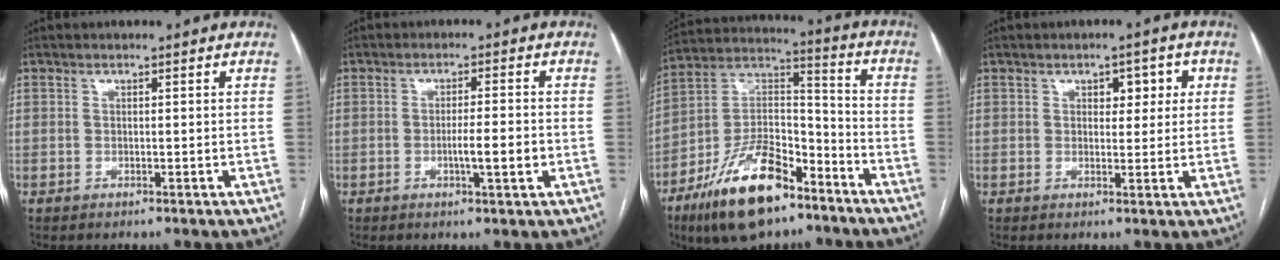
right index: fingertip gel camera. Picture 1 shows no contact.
{"total": 4.4, "force": [-1.1, 0.2, 4.2], "torque": [-0.071, -0.003, -0.014]}
{"total": 18.5, "force": [-11.8, 7.1, 12.4], "torque": [-0.241, 0.009, -0.209]}
{"total": 3.9, "force": [1.3, 2.3, 2.9], "torque": [-0.029, 0.012, 0.018]}